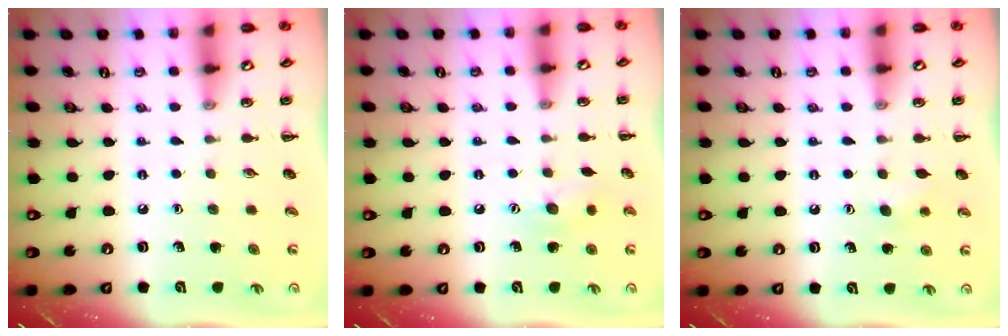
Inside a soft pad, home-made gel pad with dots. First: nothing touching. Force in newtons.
{"total": 7.9, "press": 7.8, "slide": 1.4}
{"total": 3.9, "press": 3.7, "slide": 1.1}